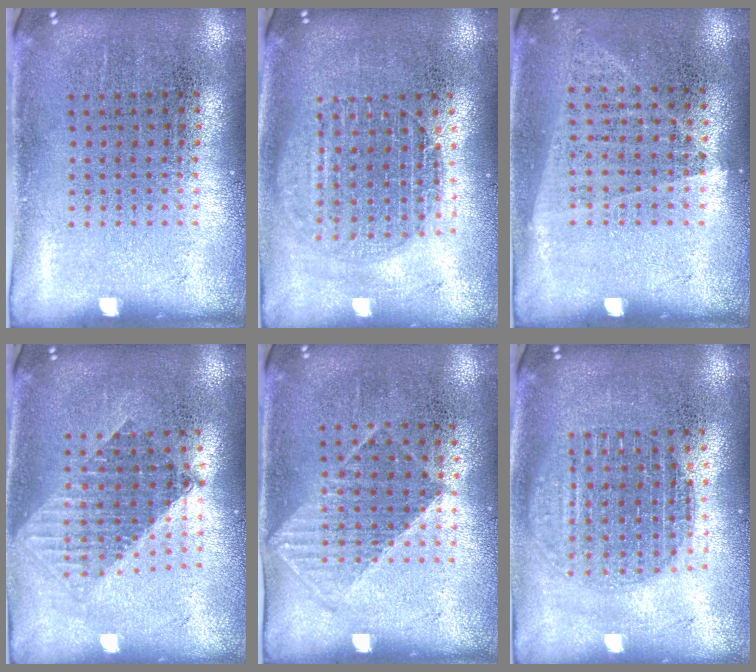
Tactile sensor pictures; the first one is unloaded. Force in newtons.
{"total": 1.6, "press": 1.5, "slide": 0.7}
{"total": 1.0, "press": 0.9, "slide": 0.5}
{"total": 1.6, "press": 1.3, "slide": 1.0}
{"total": 1.0, "press": 0.9, "slide": 0.5}
{"total": 1.7, "press": 1.5, "slide": 0.9}